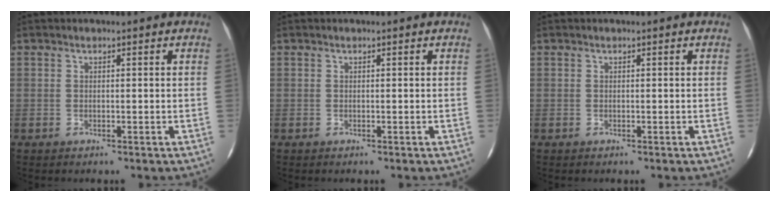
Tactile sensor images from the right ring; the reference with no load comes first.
{"total": 0.0}
{"total": 0.0}